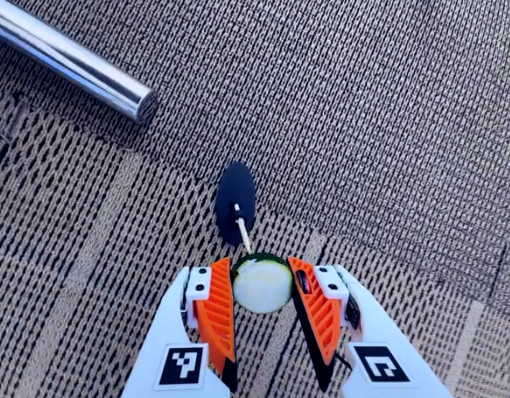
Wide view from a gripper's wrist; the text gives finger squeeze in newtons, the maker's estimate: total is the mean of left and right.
{"total": 9.6, "left": 9.3, "right": 10.0}